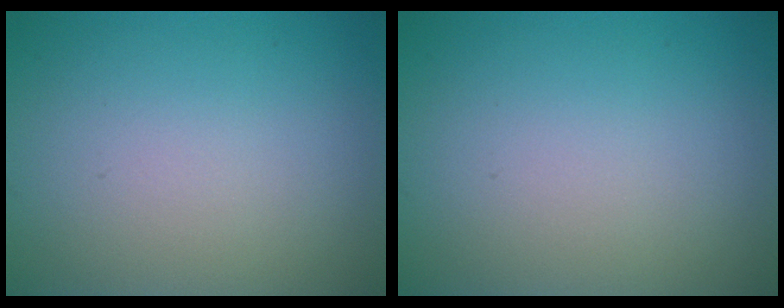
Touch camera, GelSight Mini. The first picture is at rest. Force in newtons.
{"total": 0.0}